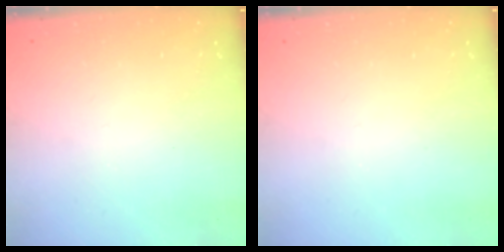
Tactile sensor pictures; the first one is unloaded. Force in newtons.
{"total": 0.0}